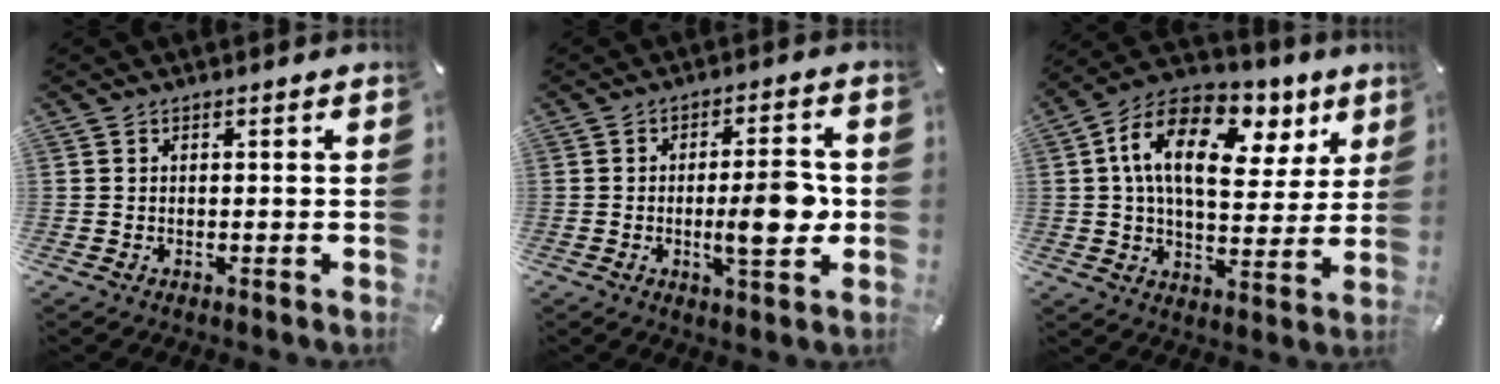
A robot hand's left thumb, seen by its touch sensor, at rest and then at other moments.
{"total": 11.0, "force": [-1.2, 3.6, 10.3], "torque": [-0.140, -0.007, -0.021]}
{"total": 18.4, "force": [7.3, 10.8, 12.9], "torque": [-0.220, -0.023, 0.124]}